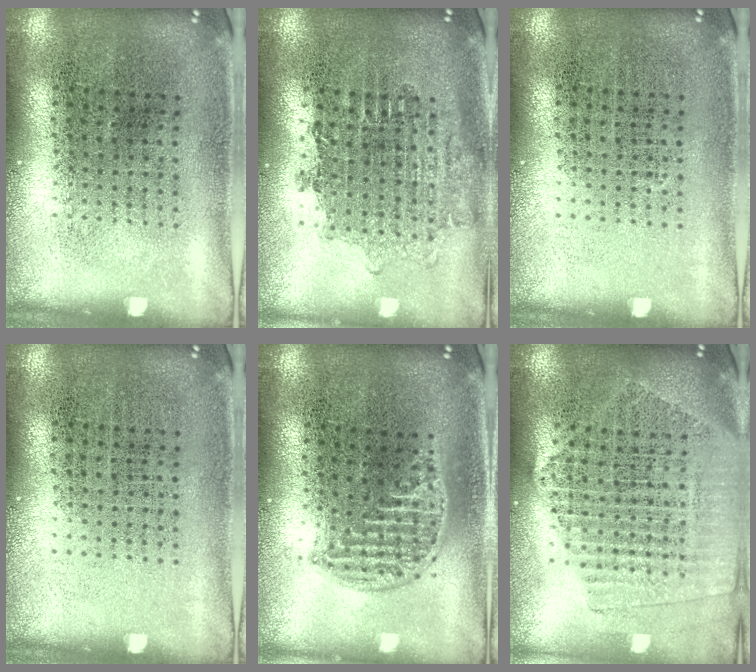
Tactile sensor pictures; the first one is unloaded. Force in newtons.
{"total": 1.7, "press": 1.4, "slide": 1.0}
{"total": 0.0}
{"total": 0.0}
{"total": 1.2, "press": 1.1, "slide": 0.5}
{"total": 2.1, "press": 1.9, "slide": 0.9}